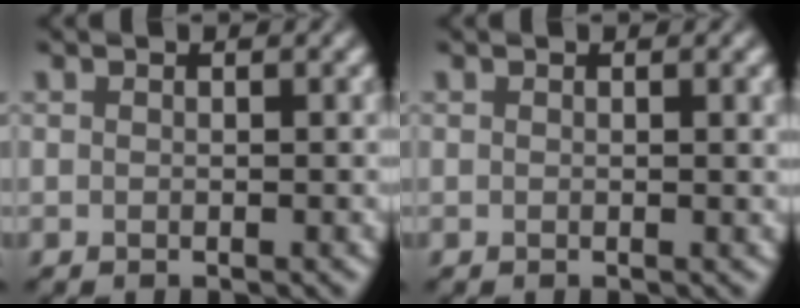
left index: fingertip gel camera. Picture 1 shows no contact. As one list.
[{"total": 1.2, "force": [0.3, 0.3, 1.1], "torque": [-0.011, 0.000, 0.002]}]